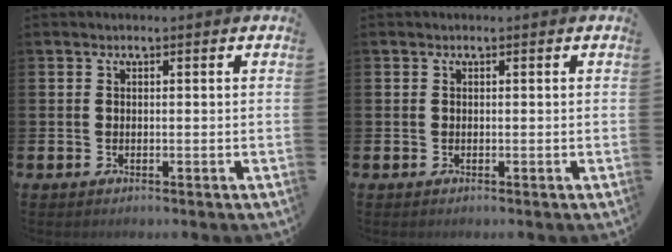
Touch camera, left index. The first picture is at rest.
{"total": 0.0}